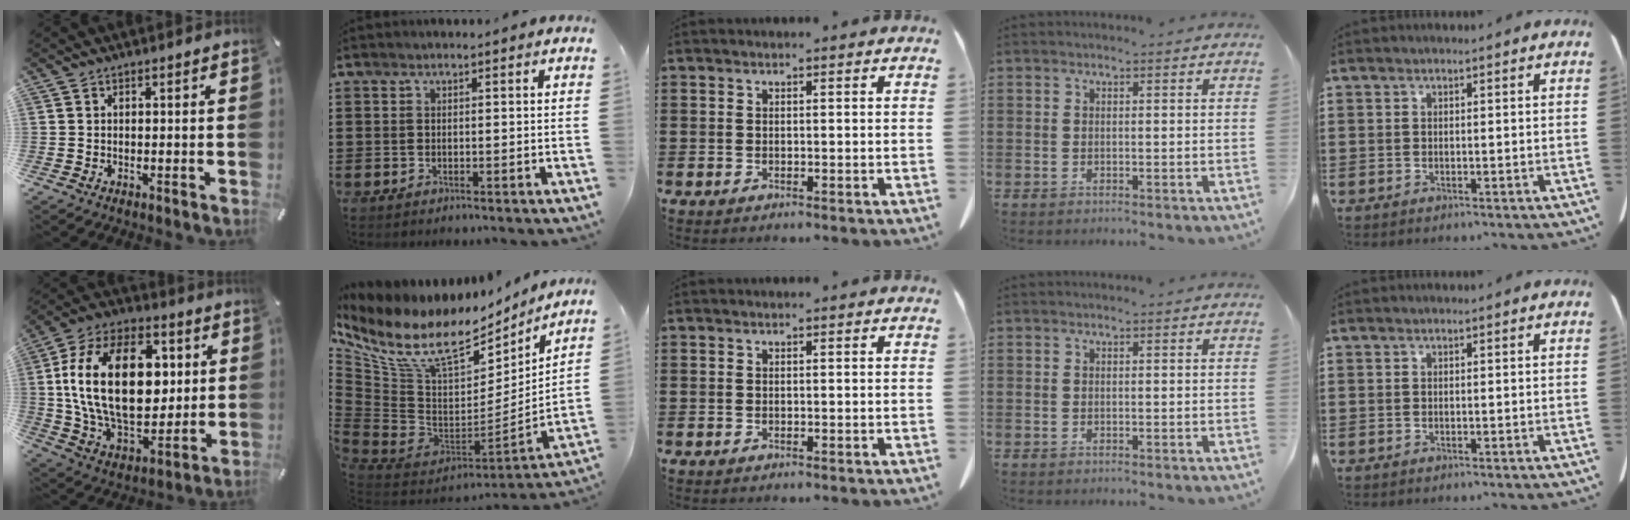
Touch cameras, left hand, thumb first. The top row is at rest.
{"thumb": {"total": 25.7, "force": [3.4, 16.4, 19.4], "torque": [-0.371, 0.003, 0.059]}, "index": {"total": 14.0, "force": [9.1, 6.2, 8.7], "torque": [-0.207, -0.062, 0.158]}}